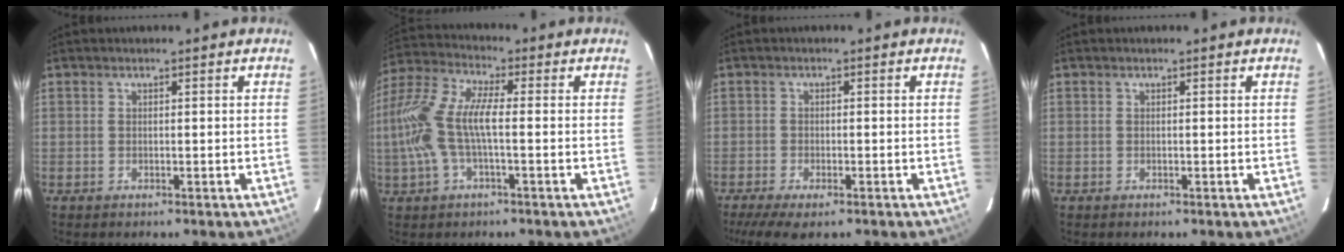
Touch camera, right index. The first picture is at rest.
{"total": 13.0, "force": [-1.7, 4.0, 12.2], "torque": [-0.256, 0.005, -0.036]}
{"total": 7.0, "force": [-5.0, 2.0, 4.5], "torque": [-0.106, -0.028, -0.087]}
{"total": 0.0}